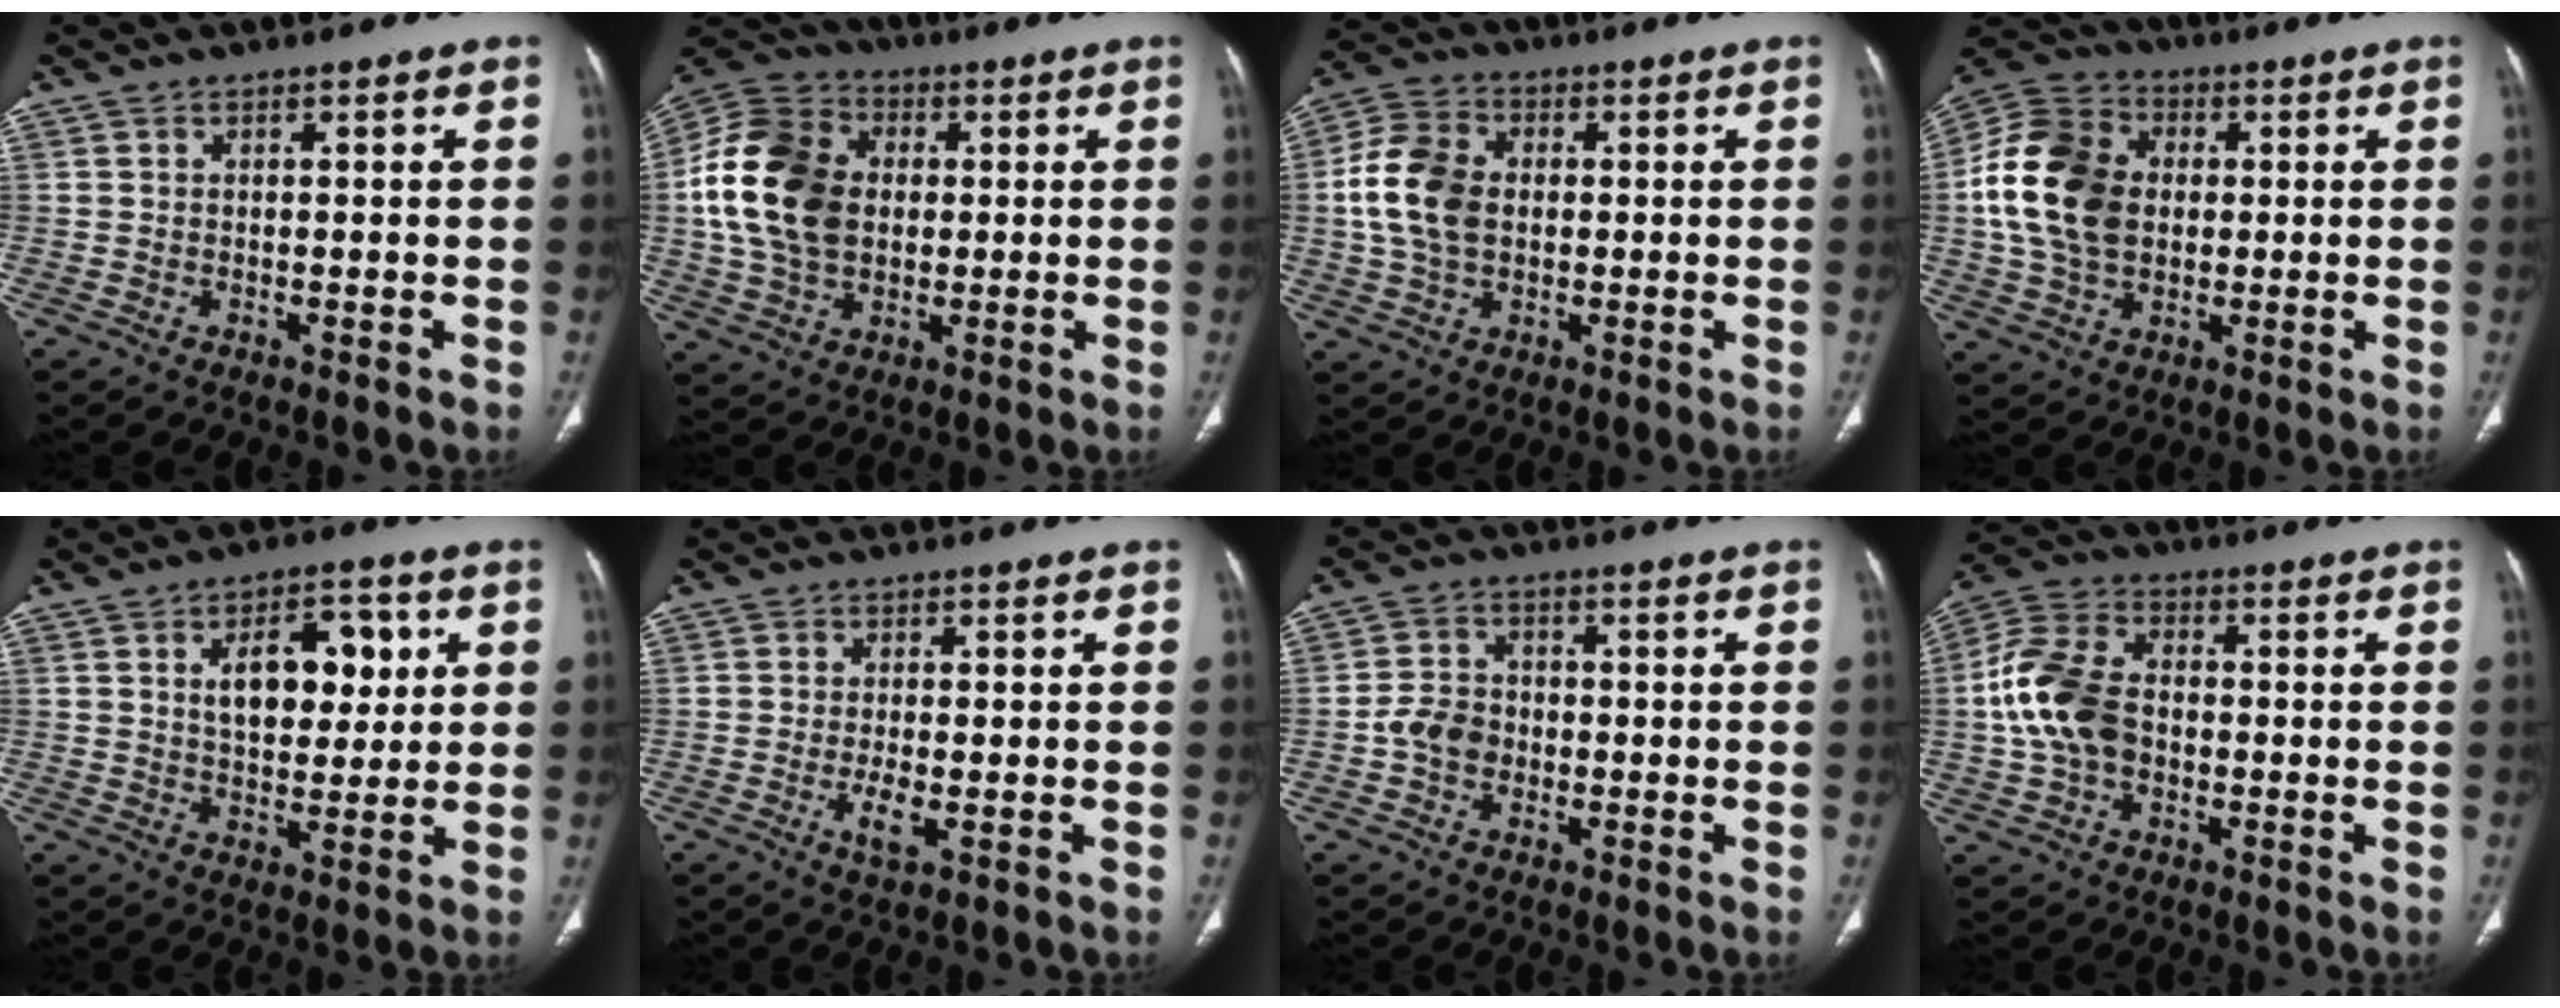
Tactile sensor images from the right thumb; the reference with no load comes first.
{"total": 18.3, "force": [1.1, 13.5, 12.3], "torque": [-0.228, 0.018, 0.019]}
{"total": 11.5, "force": [0.4, 8.2, 8.0], "torque": [-0.153, 0.016, 0.006]}
{"total": 17.3, "force": [0.9, 12.8, 11.6], "torque": [-0.214, 0.019, 0.014]}
{"total": 11.4, "force": [3.1, 6.5, 8.8], "torque": [-0.092, -0.003, 0.050]}
{"total": 3.3, "force": [-0.9, 1.1, 3.0], "torque": [-0.064, -0.007, -0.017]}
{"total": 5.2, "force": [-1.2, 4.2, 2.8], "torque": [-0.038, 0.015, -0.030]}
{"total": 12.9, "force": [-0.9, 9.0, 9.2], "torque": [-0.180, 0.029, -0.023]}